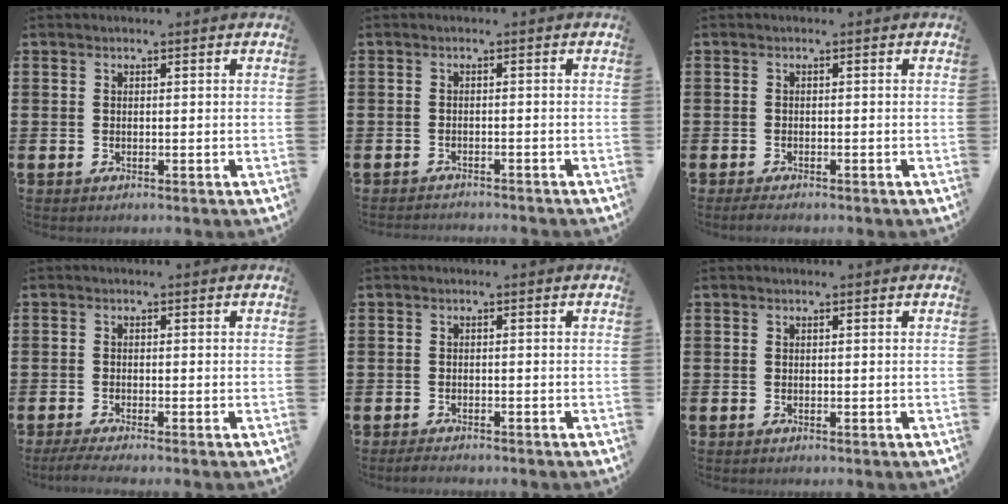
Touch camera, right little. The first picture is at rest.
{"total": 1.1, "force": [-1.1, -0.1, -0.1], "torque": [0.000, 0.001, -0.023]}
{"total": 0.9, "force": [-0.7, 0.3, 0.6], "torque": [-0.012, -0.001, -0.014]}
{"total": 1.4, "force": [-0.9, 0.0, 1.0], "torque": [-0.016, -0.002, -0.018]}
{"total": 1.1, "force": [-1.0, 0.2, 0.3], "torque": [-0.008, 0.000, -0.021]}
{"total": 0.0}